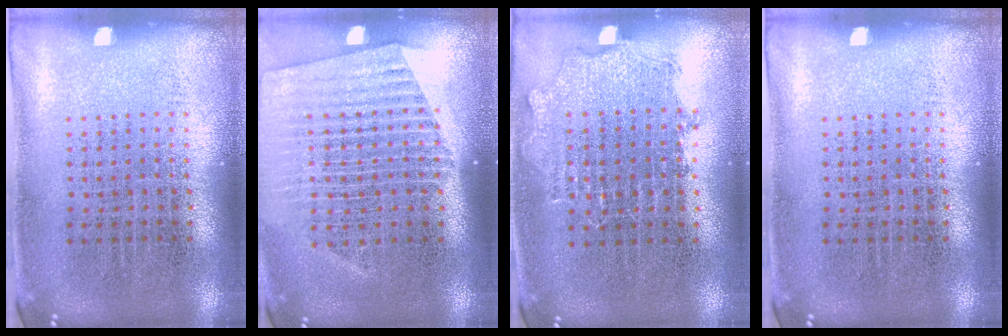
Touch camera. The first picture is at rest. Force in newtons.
{"total": 1.6, "press": 1.6, "slide": 0.5}
{"total": 0.8, "press": 0.8, "slide": 0.3}
{"total": 0.0}